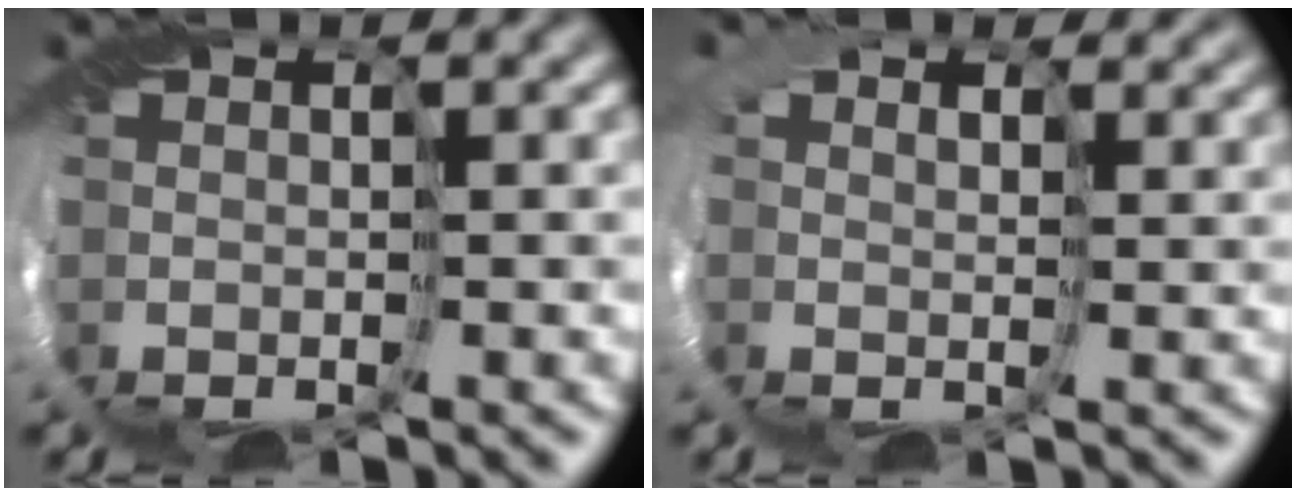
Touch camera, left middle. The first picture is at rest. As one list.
[{"total": 4.6, "force": [3.3, 2.8, 1.6], "torque": [-0.060, 0.018, 0.046]}]